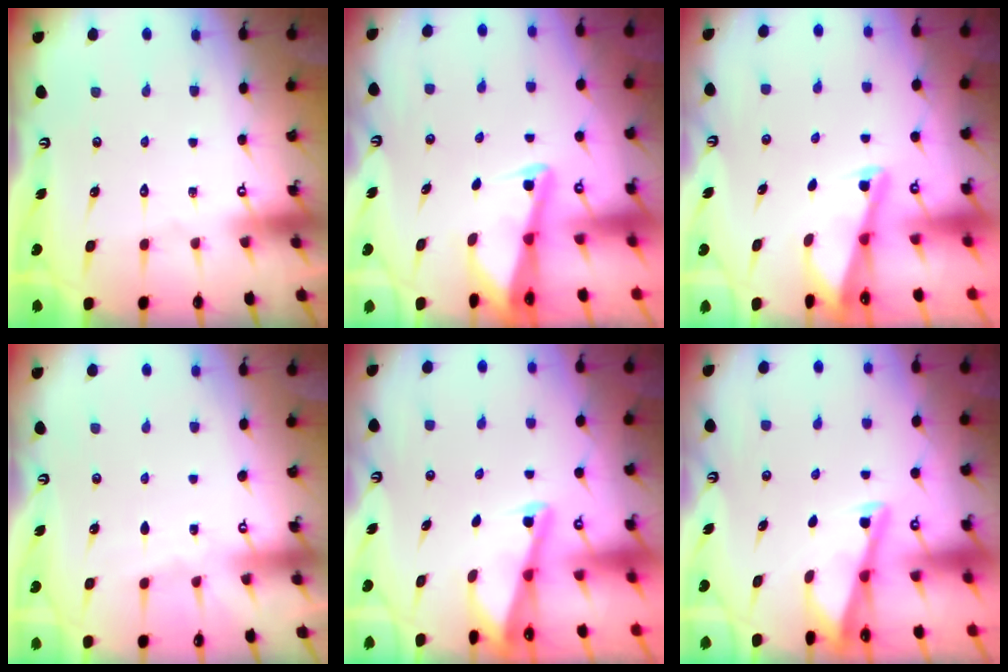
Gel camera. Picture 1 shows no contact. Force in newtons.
{"total": 2.2, "press": 2.2, "slide": 0.3}
{"total": 1.9, "press": 1.9, "slide": 0.4}
{"total": 2.2, "press": 2.1, "slide": 0.4}
{"total": 1.9, "press": 1.9, "slide": 0.4}
{"total": 2.9, "press": 2.9, "slide": 0.3}